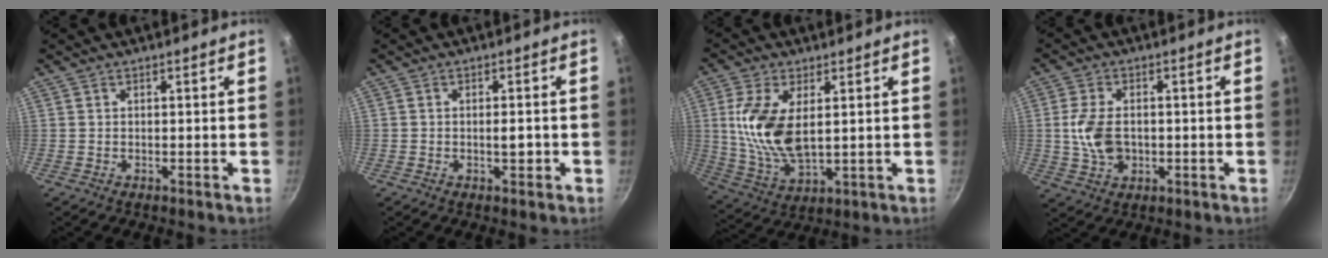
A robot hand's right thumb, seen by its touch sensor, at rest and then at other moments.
{"total": 2.3, "force": [-0.5, 1.1, 1.9], "torque": [-0.015, 0.009, -0.008]}
{"total": 13.0, "force": [2.2, 6.7, 11.0], "torque": [-0.215, -0.015, 0.051]}
{"total": 7.9, "force": [-0.3, 5.3, 5.8], "torque": [-0.108, 0.004, -0.004]}